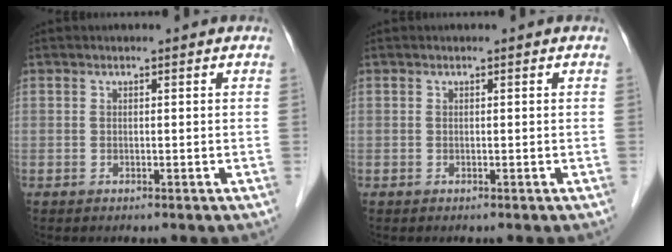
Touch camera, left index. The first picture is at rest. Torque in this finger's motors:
{"motor_torque": [0.00, 0.00, 0.00, 0.00]}